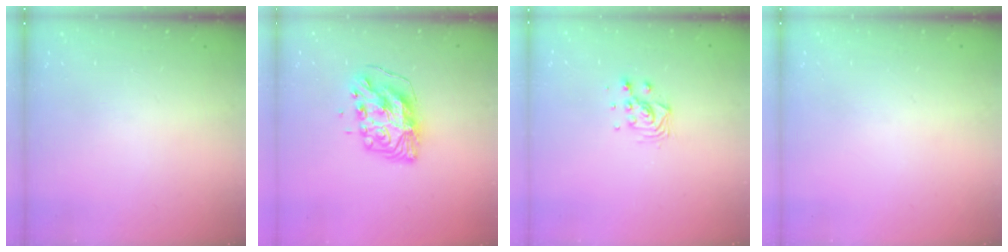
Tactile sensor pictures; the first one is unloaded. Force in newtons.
{"total": 10.5, "press": 10.4, "slide": 1.0}
{"total": 7.3, "press": 7.3, "slide": 0.5}
{"total": 0.0}